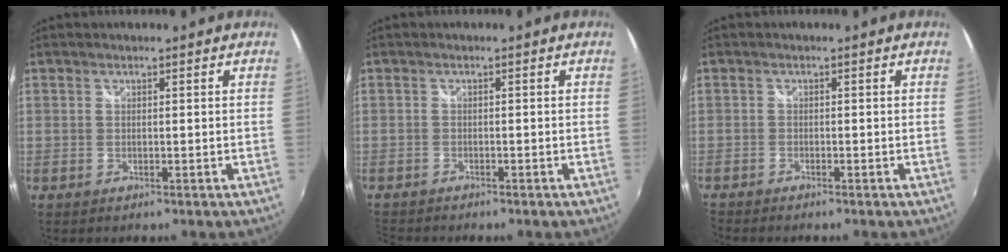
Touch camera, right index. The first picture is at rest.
{"total": 3.0, "force": [-2.9, 0.2, 0.6], "torque": [-0.028, -0.017, -0.055]}
{"total": 1.7, "force": [-1.7, -0.1, 0.3], "torque": [-0.018, -0.011, -0.035]}